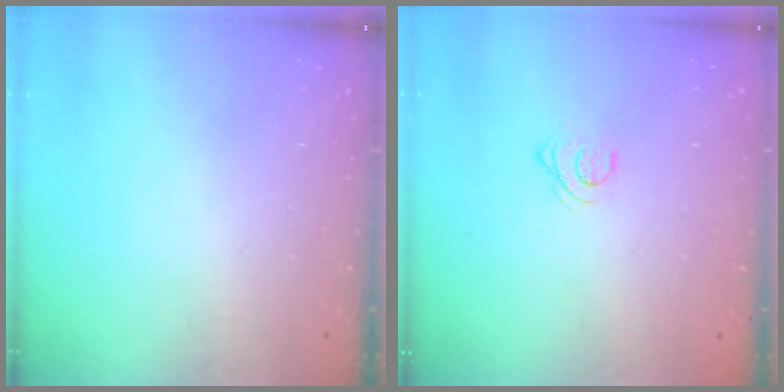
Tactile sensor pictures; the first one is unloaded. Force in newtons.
{"total": 2.1, "press": 2.1, "slide": 0.2}